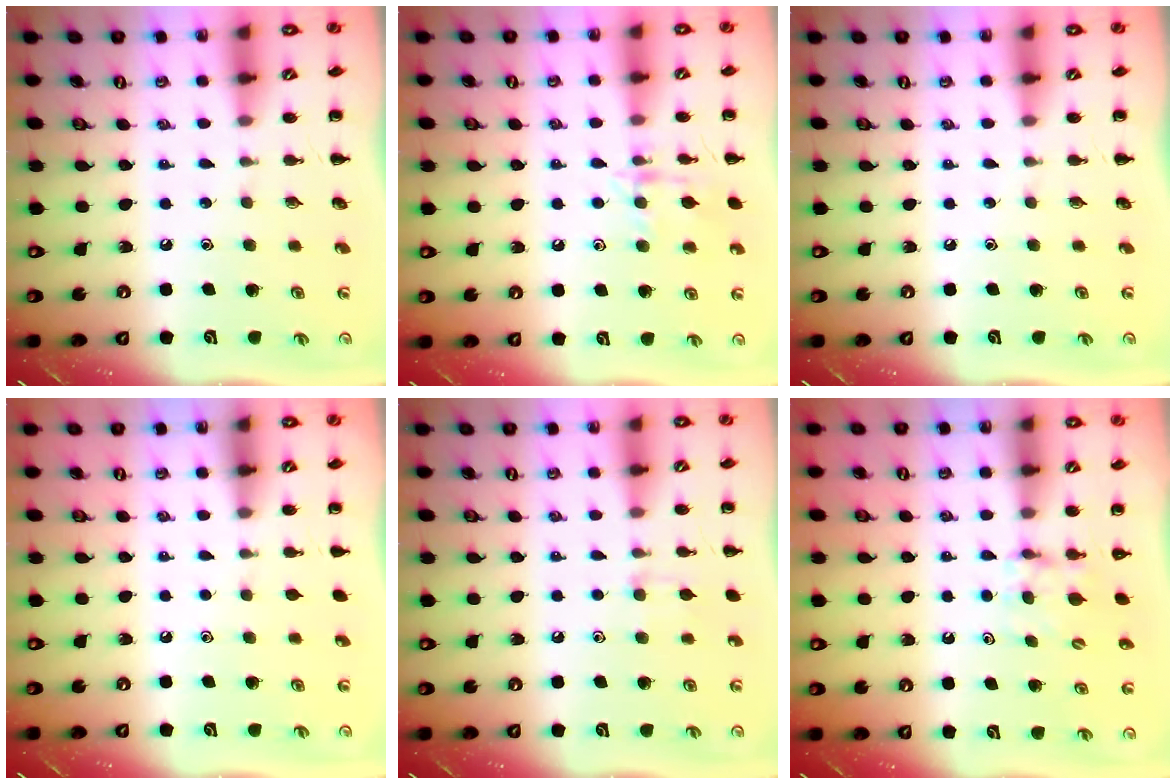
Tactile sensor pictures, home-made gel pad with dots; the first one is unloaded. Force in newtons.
{"total": 10.7, "press": 10.7, "slide": 0.7}
{"total": 0.0}
{"total": 1.1, "press": 1.1, "slide": 0.2}
{"total": 6.9, "press": 6.6, "slide": 2.0}
{"total": 5.9, "press": 5.7, "slide": 1.6}